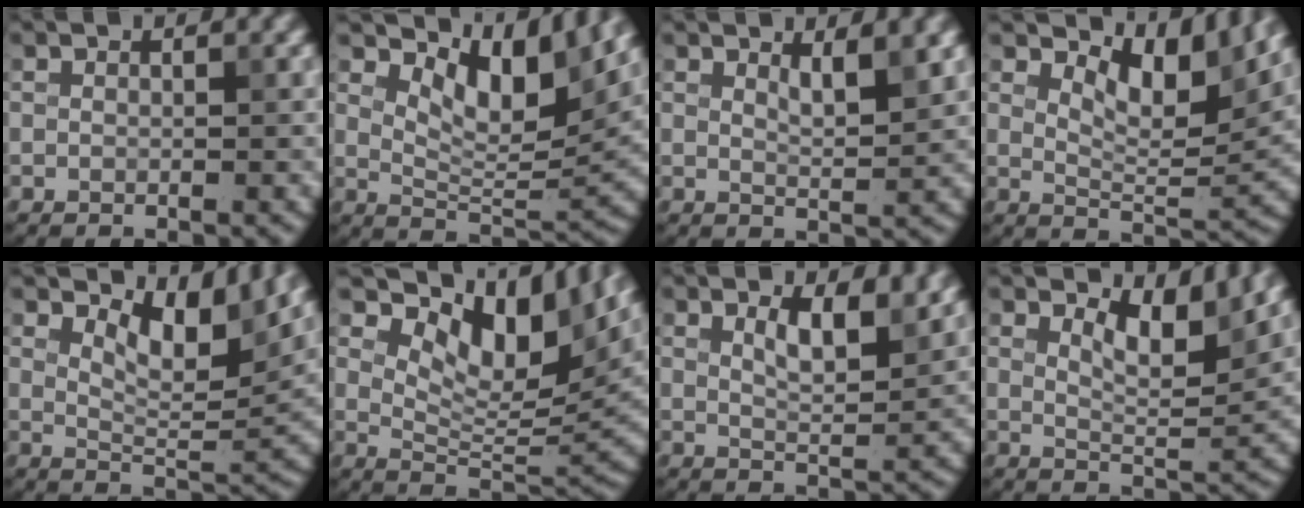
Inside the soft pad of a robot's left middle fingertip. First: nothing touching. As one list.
[{"total": 7.0, "force": [3.9, 2.9, 4.9], "torque": [-0.076, -0.006, 0.061]}, {"total": 2.5, "force": [1.5, 0.6, 1.9], "torque": [-0.026, -0.005, 0.026]}, {"total": 5.9, "force": [3.5, 2.4, 4.2], "torque": [-0.069, -0.006, 0.054]}, {"total": 5.4, "force": [3.3, 1.9, 3.8], "torque": [-0.069, -0.008, 0.052]}, {"total": 10.8, "force": [6.6, 4.4, 7.3], "torque": [-0.111, 0.001, 0.118]}, {"total": 3.8, "force": [2.0, 1.2, 3.0], "torque": [-0.053, -0.005, 0.036]}, {"total": 4.2, "force": [2.6, 1.1, 3.1], "torque": [-0.059, -0.006, 0.043]}]